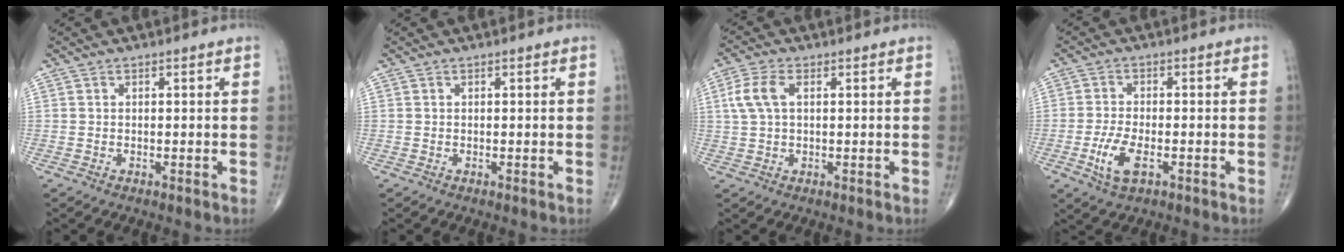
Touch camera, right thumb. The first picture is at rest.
{"total": 0.0}
{"total": 5.6, "force": [1.4, 3.0, 4.5], "torque": [-0.112, 0.013, 0.026]}
{"total": 6.1, "force": [-2.2, 2.7, 5.0], "torque": [-0.106, 0.004, -0.038]}